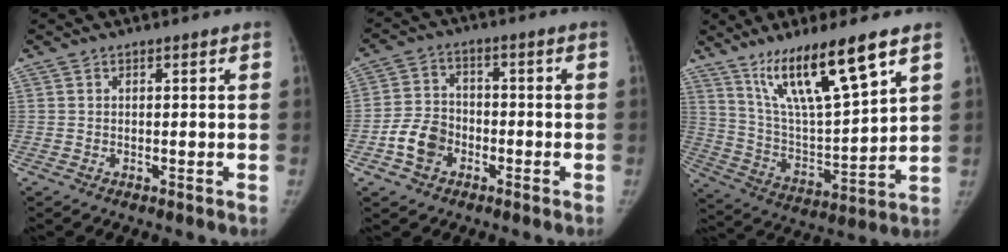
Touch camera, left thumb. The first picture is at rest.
{"total": 7.1, "force": [-3.0, 5.5, 3.4], "torque": [-0.050, 0.025, -0.057]}
{"total": 17.9, "force": [11.3, 3.2, 13.5], "torque": [-0.229, -0.055, 0.218]}